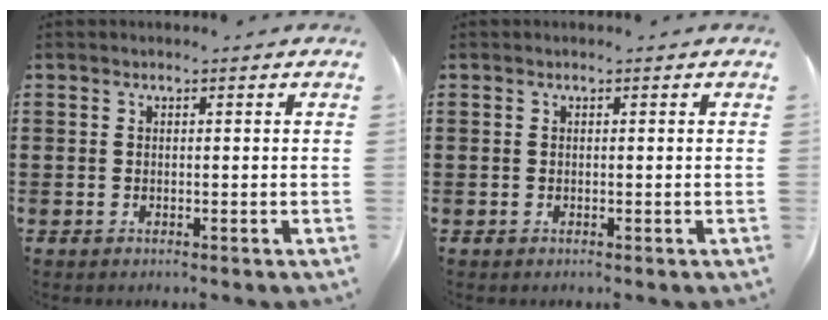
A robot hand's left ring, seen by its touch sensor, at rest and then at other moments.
{"total": 0.0}